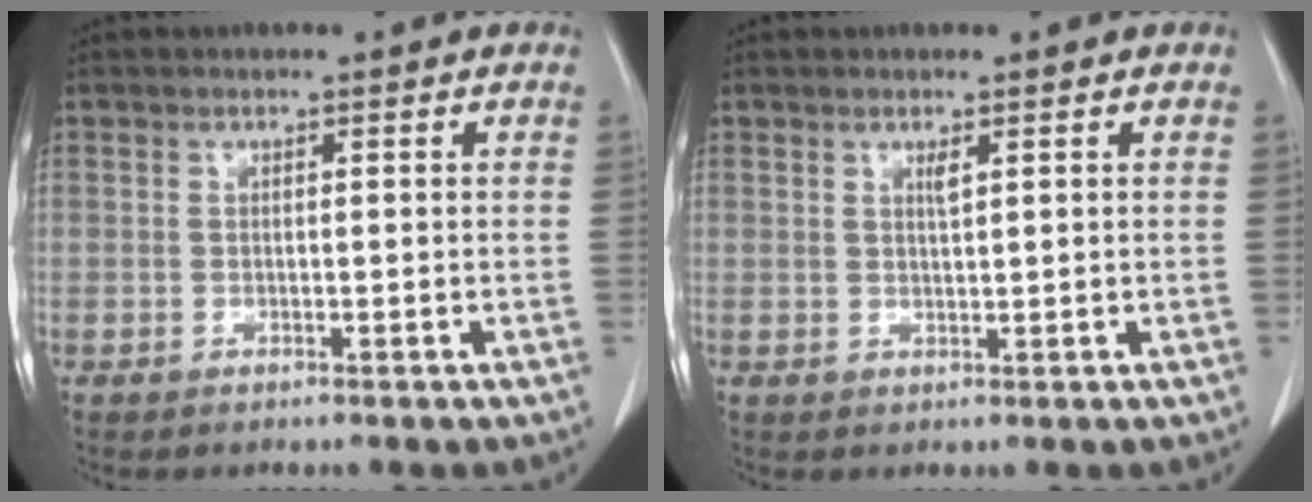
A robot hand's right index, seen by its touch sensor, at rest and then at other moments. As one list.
[{"total": 1.0, "force": [0.6, 0.0, 0.9], "torque": [-0.019, -0.004, 0.011]}]